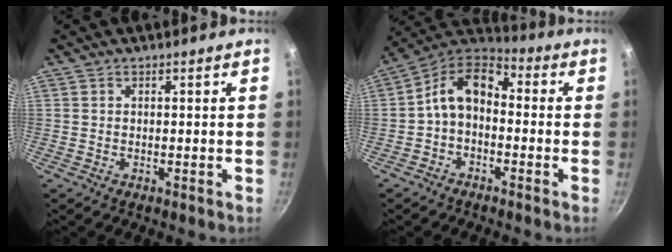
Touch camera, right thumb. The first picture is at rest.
{"total": 10.5, "force": [-0.9, 7.1, 7.7], "torque": [-0.121, 0.047, -0.037]}